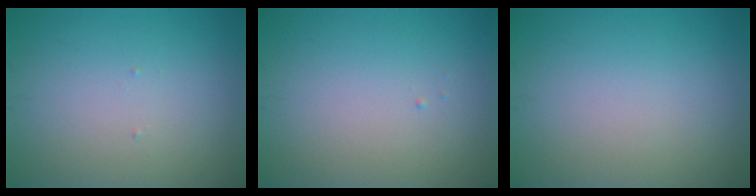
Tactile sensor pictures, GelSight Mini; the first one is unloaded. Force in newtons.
{"total": 0.0}
{"total": 0.0}